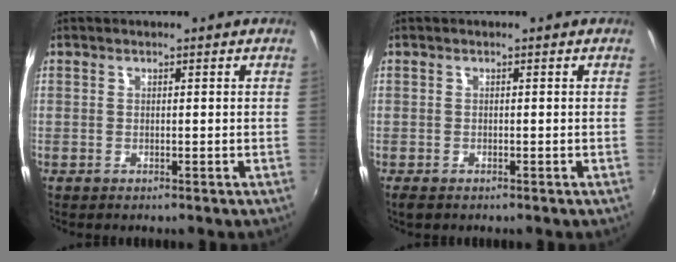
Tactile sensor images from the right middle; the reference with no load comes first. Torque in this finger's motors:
{"motor_torque": [0.23, -0.19, 0.05, 0.02]}